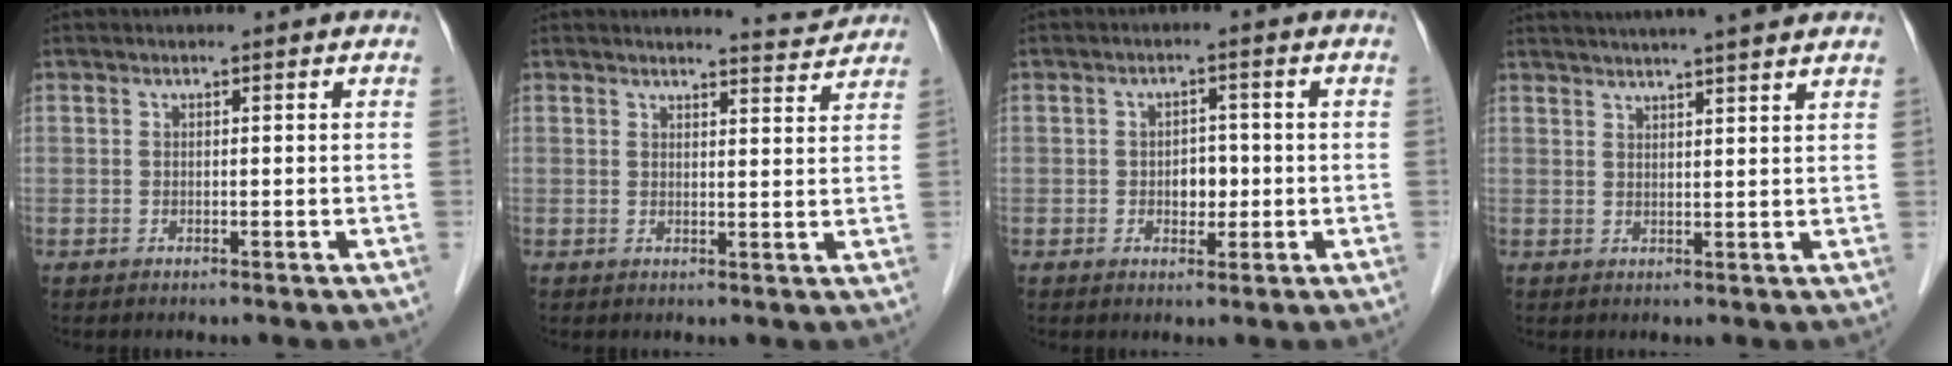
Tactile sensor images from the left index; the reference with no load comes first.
{"total": 3.8, "force": [3.7, -0.2, -0.4], "torque": [-0.007, -0.016, 0.041]}
{"total": 3.0, "force": [-0.4, 2.0, 2.2], "torque": [-0.029, 0.006, -0.003]}
{"total": 13.0, "force": [11.5, 0.3, 6.1], "torque": [-0.099, 0.028, 0.148]}